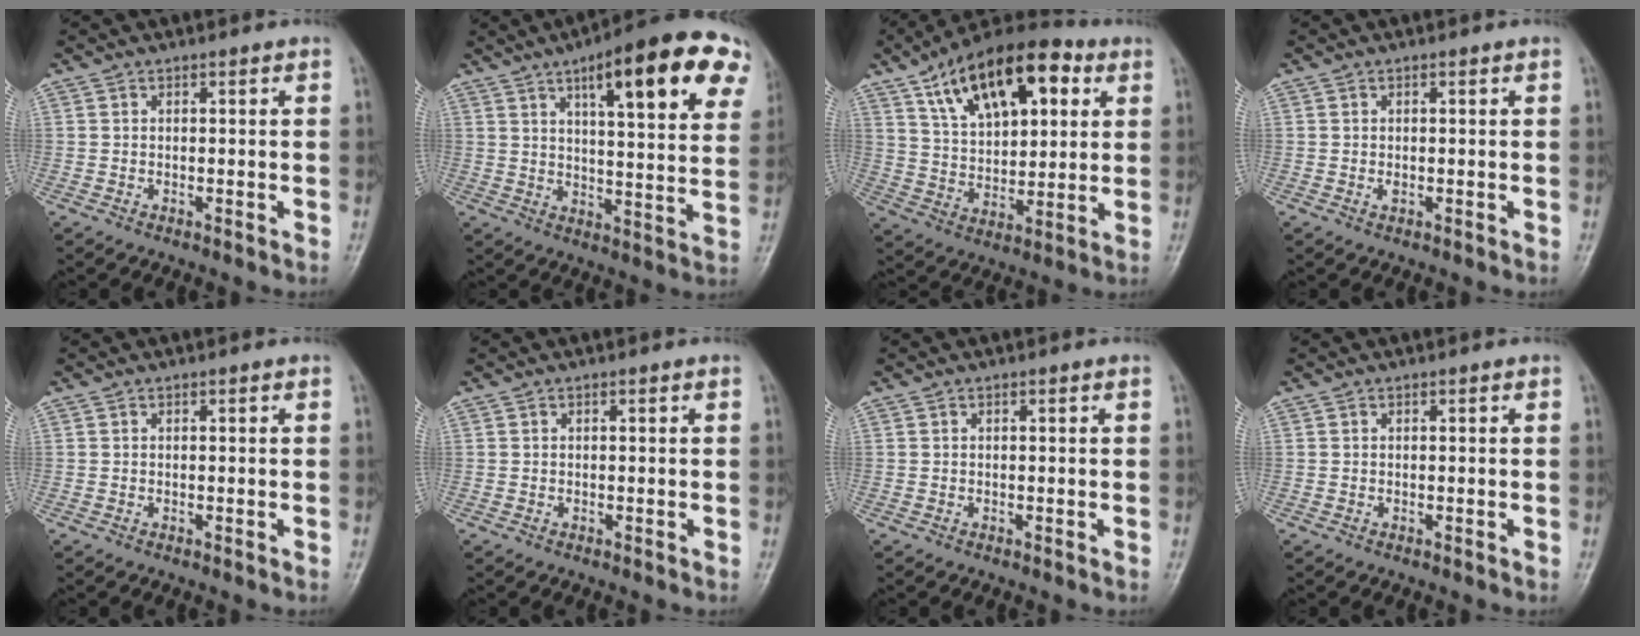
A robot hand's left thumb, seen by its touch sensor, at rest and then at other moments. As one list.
[{"total": 21.0, "force": [10.1, 5.6, 17.5], "torque": [-0.211, -0.015, 0.136]}, {"total": 20.6, "force": [9.2, 10.5, 15.1], "torque": [-0.205, -0.013, 0.156]}, {"total": 0.8, "force": [0.0, 0.4, 0.7], "torque": [-0.009, 0.001, 0.002]}, {"total": 0.0}, {"total": 0.0}, {"total": 0.0}, {"total": 0.0}]